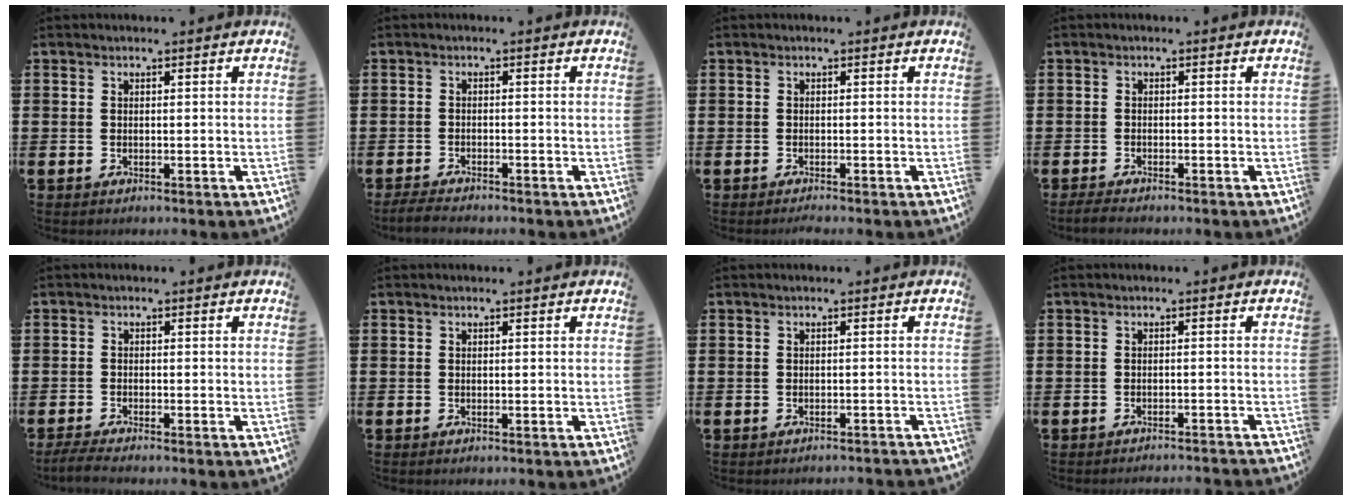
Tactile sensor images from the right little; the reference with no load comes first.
{"total": 1.5, "force": [-1.5, 0.1, 0.4], "torque": [-0.010, 0.003, -0.030]}
{"total": 0.6, "force": [-0.5, -0.1, 0.2], "torque": [-0.004, -0.003, -0.010]}
{"total": 1.0, "force": [-1.0, 0.1, 0.3], "torque": [-0.008, 0.000, -0.020]}
{"total": 1.5, "force": [-1.3, 0.0, 0.8], "torque": [-0.014, 0.000, -0.026]}
{"total": 0.0}
{"total": 0.7, "force": [-0.7, -0.1, 0.0], "torque": [0.001, 0.002, -0.015]}
{"total": 1.1, "force": [-1.1, -0.2, -0.1], "torque": [0.001, 0.004, -0.023]}